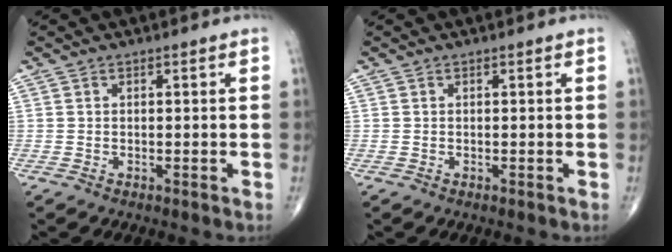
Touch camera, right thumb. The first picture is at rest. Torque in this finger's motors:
{"motor_torque": [0.00, 0.00, 0.00, 0.00, 0.02]}